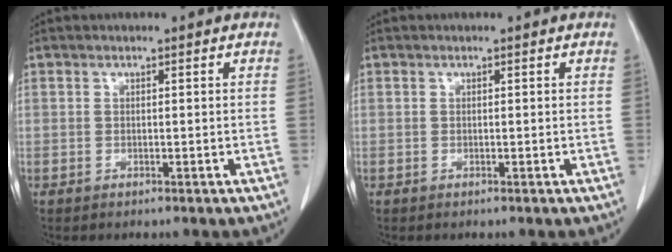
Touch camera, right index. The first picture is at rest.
{"total": 0.0}